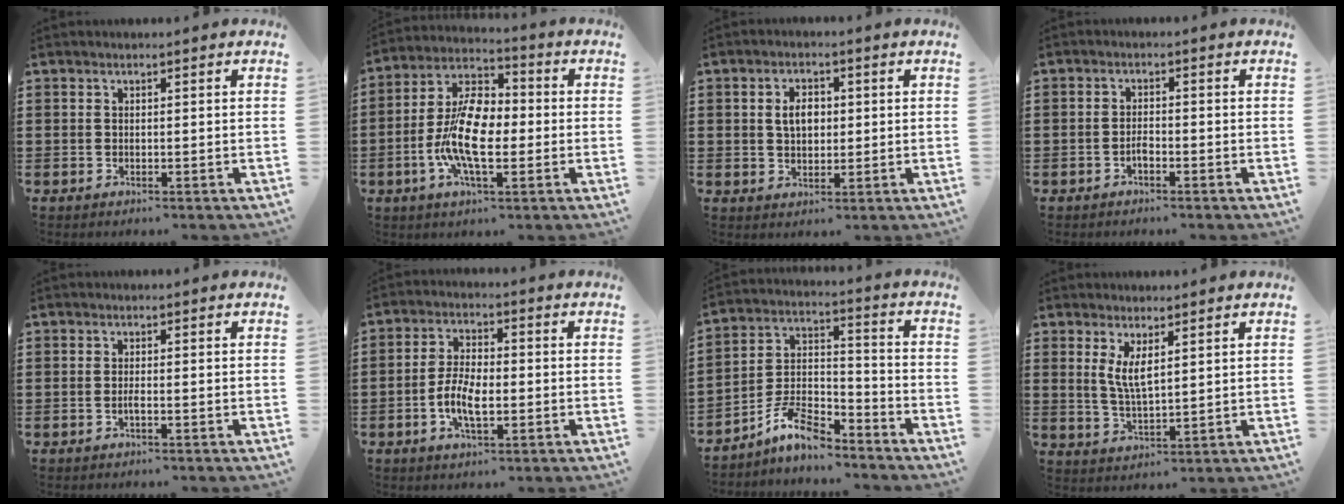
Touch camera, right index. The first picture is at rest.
{"total": 10.8, "force": [-2.2, 5.2, 9.2], "torque": [-0.206, -0.001, -0.046]}
{"total": 3.7, "force": [0.4, 2.4, 2.8], "torque": [-0.052, 0.009, 0.003]}
{"total": 1.6, "force": [-1.0, 0.7, 1.0], "torque": [-0.023, 0.000, -0.019]}
{"total": 1.1, "force": [-0.5, 0.1, 0.9], "torque": [-0.019, -0.004, -0.008]}
{"total": 6.6, "force": [-1.8, 2.8, 5.7], "torque": [-0.130, -0.003, -0.041]}
{"total": 8.7, "force": [-7.2, 2.6, 4.1], "torque": [-0.088, 0.015, -0.140]}
{"total": 4.1, "force": [1.7, 1.4, 3.5], "torque": [-0.074, 0.002, 0.030]}